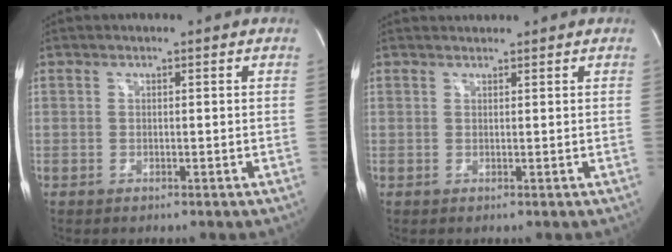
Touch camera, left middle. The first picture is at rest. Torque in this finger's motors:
{"motor_torque": [0.06, 0.02, -0.13, -0.02]}